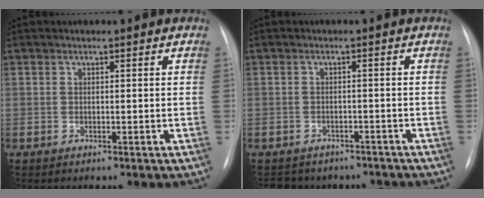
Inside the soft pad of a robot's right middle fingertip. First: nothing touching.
{"total": 8.1, "force": [-7.0, 4.0, 1.0], "torque": [-0.017, 0.010, -0.077]}